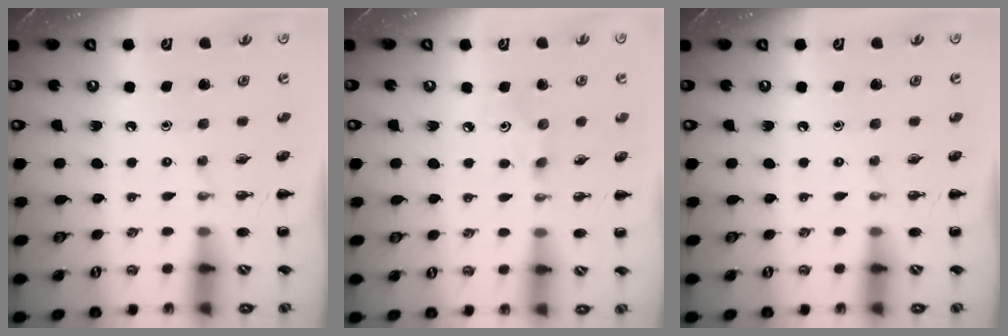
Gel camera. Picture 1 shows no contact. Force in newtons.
{"total": 2.4, "press": 2.3, "slide": 0.7}
{"total": 0.0}